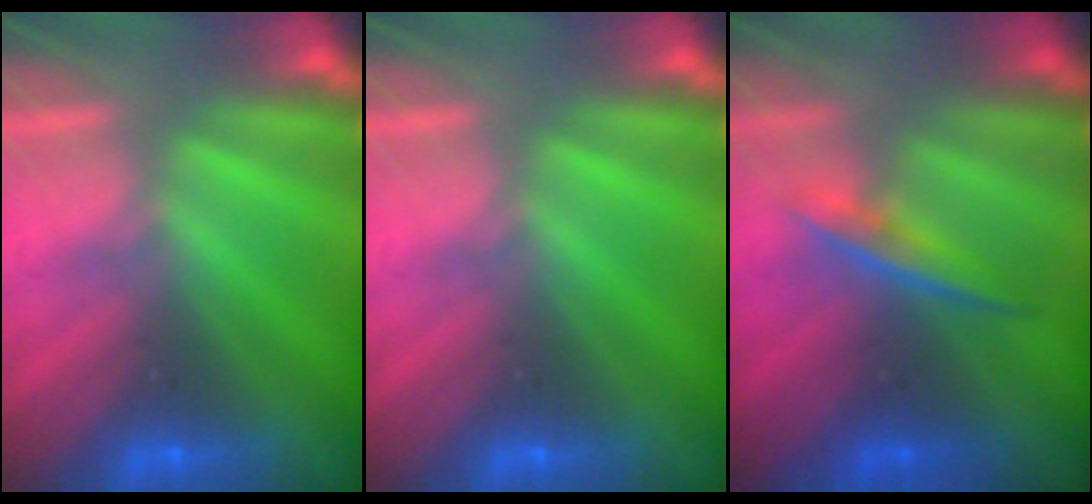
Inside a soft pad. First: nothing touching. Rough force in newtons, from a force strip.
{"total": 0.0}
{"total": 1.6}